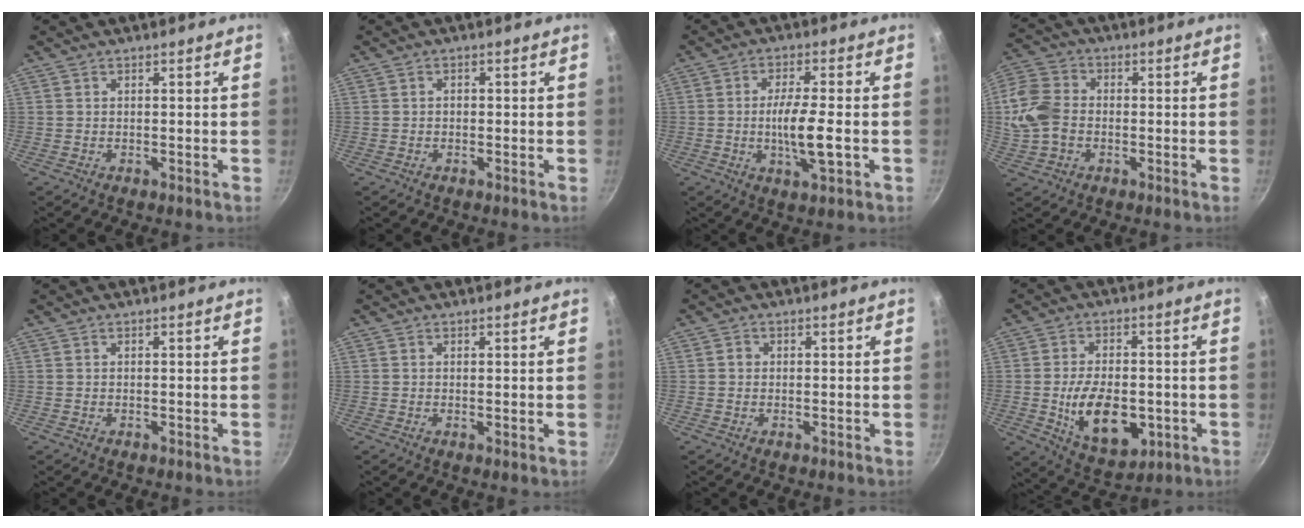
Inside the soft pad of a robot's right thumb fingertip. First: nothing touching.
{"total": 1.0, "force": [-0.2, 0.8, 0.5], "torque": [-0.007, 0.004, -0.004]}
{"total": 8.6, "force": [-1.6, 1.9, 8.2], "torque": [-0.149, 0.004, -0.031]}
{"total": 11.1, "force": [-1.3, 8.4, 7.0], "torque": [-0.134, 0.016, -0.037]}
{"total": 0.0}
{"total": 0.5, "force": [0.2, 0.1, 0.5], "torque": [-0.006, -0.009, 0.000]}
{"total": 1.0, "force": [0.0, 1.0, 0.3], "torque": [-0.003, 0.005, -0.002]}
{"total": 14.2, "force": [-2.9, 8.4, 11.1], "torque": [-0.162, -0.001, -0.033]}